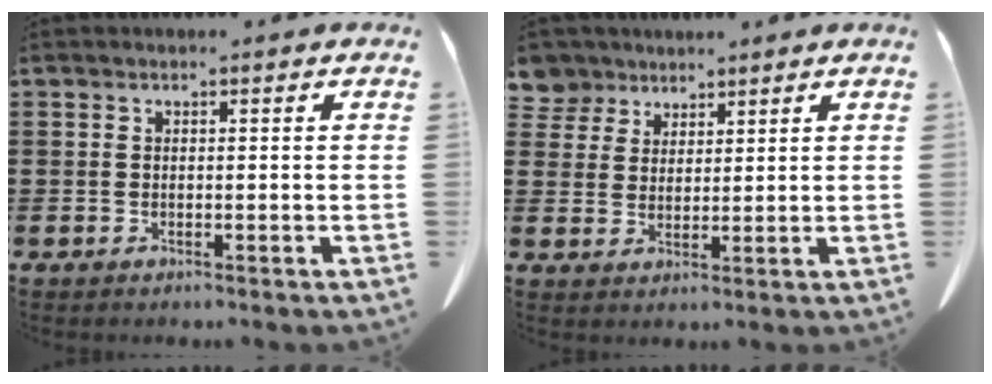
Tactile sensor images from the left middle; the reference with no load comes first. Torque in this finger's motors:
{"motor_torque": [0.22, 0.14, 0.00, 0.02]}